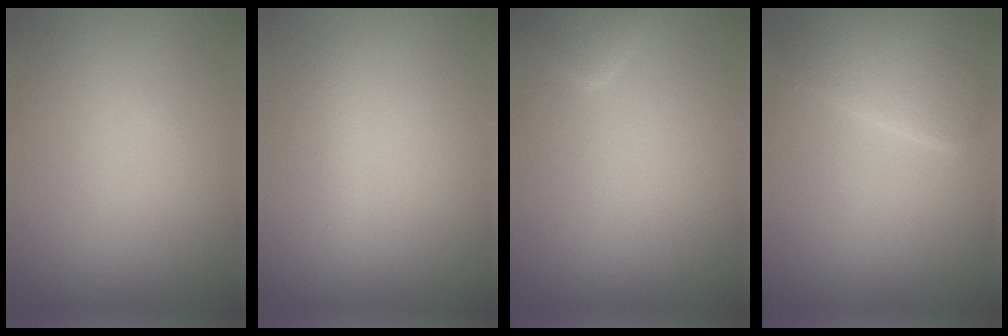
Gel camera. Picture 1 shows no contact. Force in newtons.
{"total": 1.2, "press": 1.2, "slide": 0.1}
{"total": 1.4, "press": 1.4, "slide": 0.1}
{"total": 4.1, "press": 4.1, "slide": 0.2}